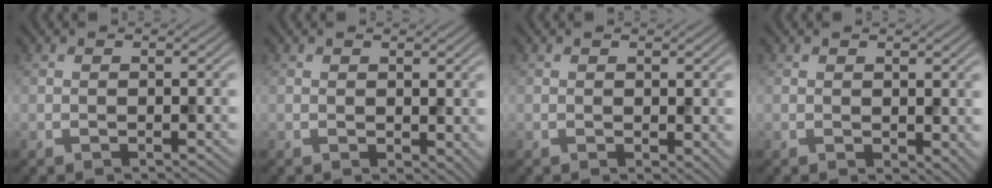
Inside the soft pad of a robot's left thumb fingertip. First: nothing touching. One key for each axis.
{"total": 2.1, "fx": 0.4, "fy": 1.4, "fz": 1.5, "tx": -0.022, "ty": -0.007, "tz": 0.010}
{"total": 1.5, "fx": 0.2, "fy": 1.0, "fz": 1.1, "tx": -0.015, "ty": -0.006, "tz": 0.007}
{"total": 2.4, "fx": 0.3, "fy": 1.6, "fz": 1.8, "tx": -0.027, "ty": -0.008, "tz": 0.010}